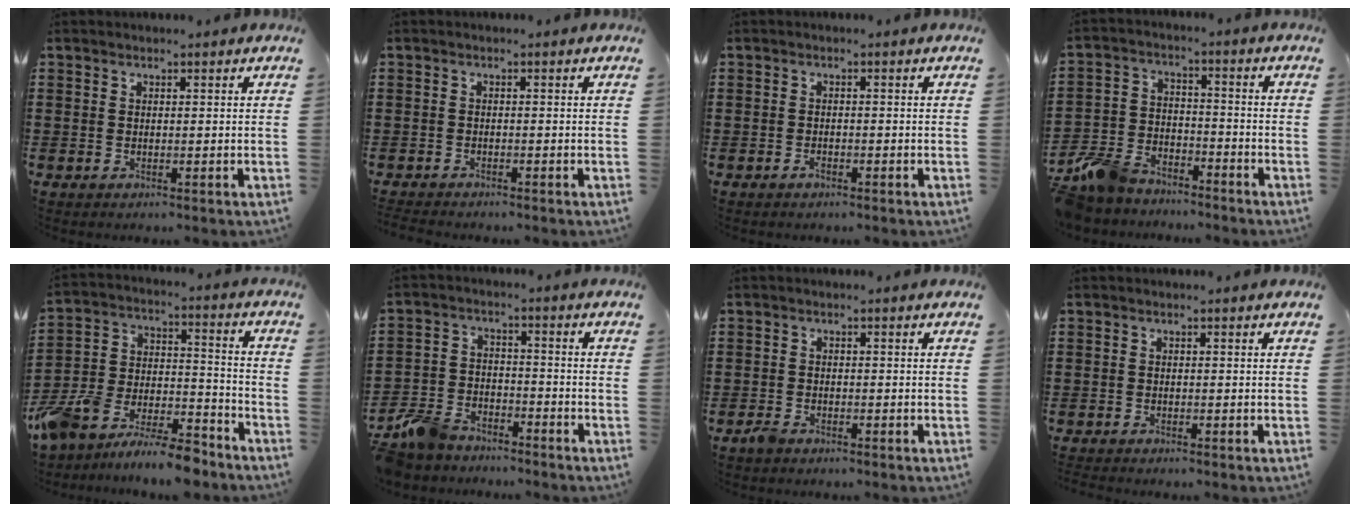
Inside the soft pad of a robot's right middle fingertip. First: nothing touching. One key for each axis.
{"total": 1.1, "fx": -1.1, "fy": -0.1, "fz": 0.0, "tx": -0.005, "ty": -0.002, "tz": -0.021}
{"total": 1.0, "fx": -0.8, "fy": 0.3, "fz": 0.6, "tx": -0.014, "ty": -0.006, "tz": -0.013}
{"total": 7.6, "fx": -7.1, "fy": 2.4, "fz": 1.4, "tx": -0.057, "ty": 0.013, "tz": -0.147}
{"total": 11.6, "fx": -10.9, "fy": 2.2, "fz": 3.3, "tx": -0.053, "ty": 0.037, "tz": -0.213}
{"total": 6.6, "fx": -6.1, "fy": 2.1, "fz": 1.2, "tx": -0.051, "ty": 0.008, "tz": -0.128}
{"total": 1.4, "fx": -1.1, "fy": 0.7, "fz": 0.5, "tx": -0.020, "ty": -0.002, "tz": -0.025}
{"total": 0.7, "fx": -0.7, "fy": -0.1, "fz": 0.1, "tx": -0.003, "ty": -0.003, "tz": -0.013}